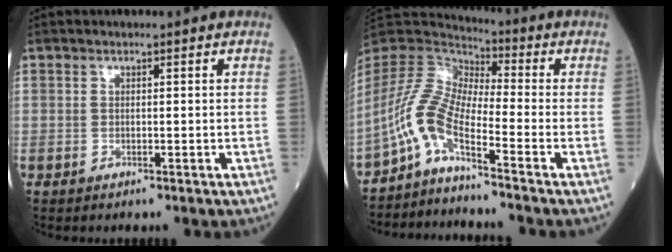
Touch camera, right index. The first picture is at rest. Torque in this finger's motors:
{"motor_torque": [1.11, -1.03, 0.58, 0.17]}